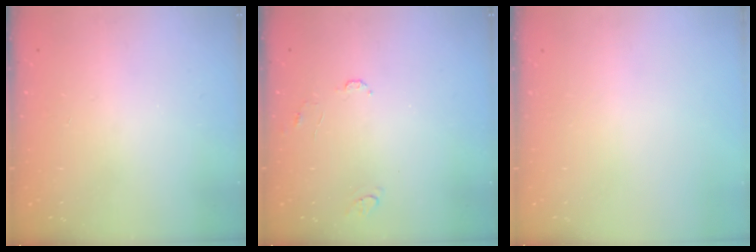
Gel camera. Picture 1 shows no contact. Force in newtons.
{"total": 6.2, "press": 6.2, "slide": 0.5}
{"total": 0.0}